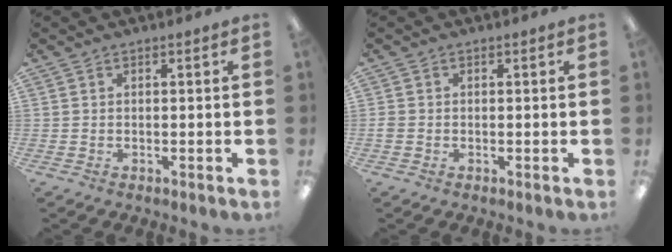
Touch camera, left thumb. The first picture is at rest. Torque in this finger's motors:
{"motor_torque": [-0.12, 0.07, 0.08, -0.04, 0.00]}